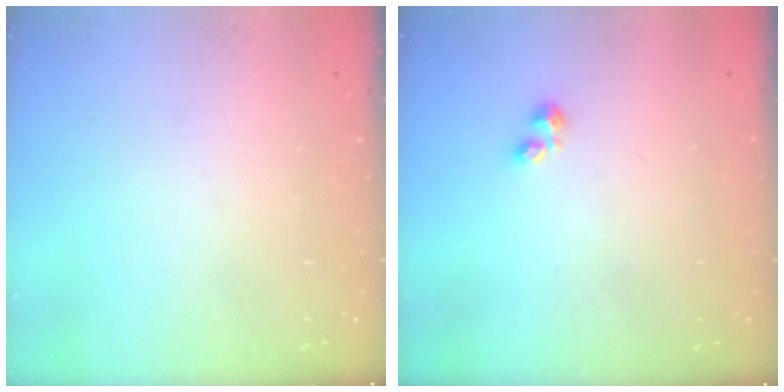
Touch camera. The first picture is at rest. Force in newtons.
{"total": 1.0, "press": 0.9, "slide": 0.4}